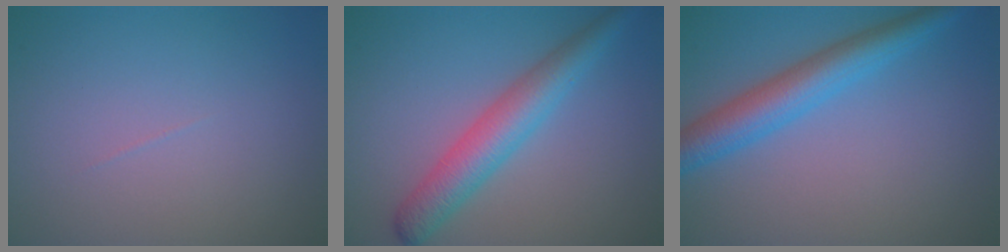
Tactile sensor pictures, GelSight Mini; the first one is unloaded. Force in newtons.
{"total": 4.5, "press": 4.5, "slide": 0.1}
{"total": 5.0, "press": 5.0, "slide": 0.1}